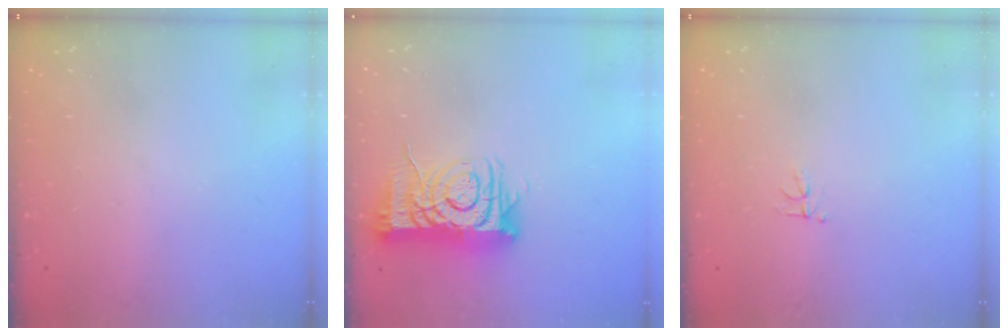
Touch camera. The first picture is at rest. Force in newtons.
{"total": 11.9, "press": 11.9, "slide": 1.1}
{"total": 2.8, "press": 2.8, "slide": 0.2}